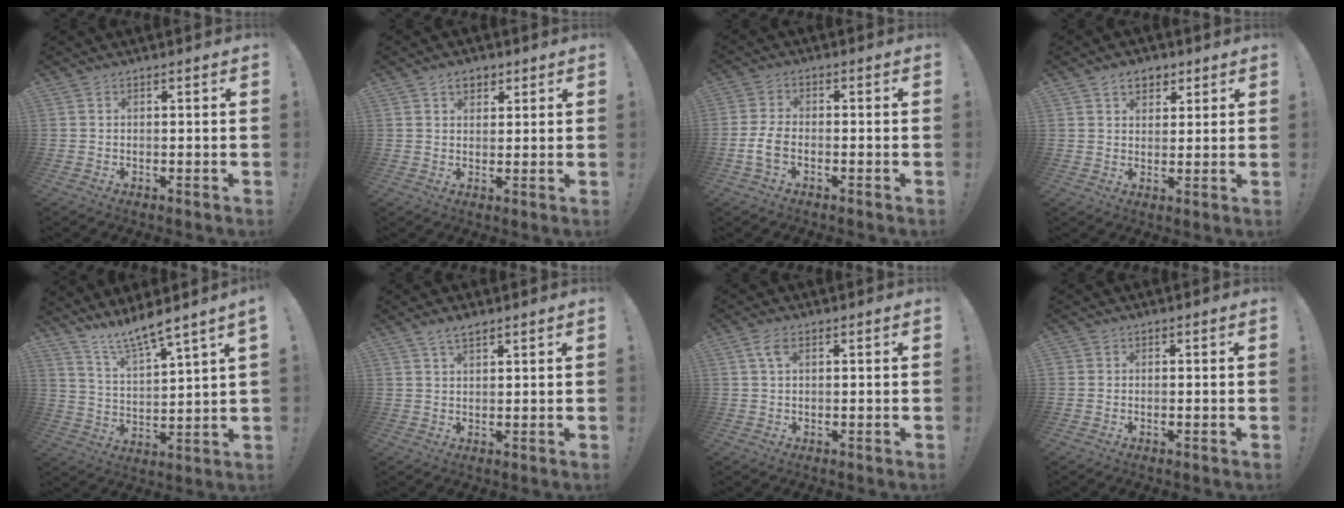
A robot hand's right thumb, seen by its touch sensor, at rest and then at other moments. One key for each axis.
{"total": 3.9, "fx": 2.1, "fy": 2.8, "fz": 1.7, "tx": -0.026, "ty": -0.003, "tz": 0.038}
{"total": 5.2, "fx": -1.8, "fy": 2.7, "fz": 4.1, "tx": -0.097, "ty": 0.002, "tz": -0.030}
{"total": 5.3, "fx": 2.8, "fy": 3.9, "fz": 2.2, "tx": -0.023, "ty": -0.007, "tz": 0.049}
{"total": 8.9, "fx": 8.1, "fy": 0.0, "fz": 3.7, "tx": -0.076, "ty": -0.062, "tz": 0.140}
{"total": 3.2, "fx": 2.3, "fy": 1.2, "fz": 1.9, "tx": -0.038, "ty": -0.009, "tz": 0.043}
{"total": 3.4, "fx": 1.3, "fy": 1.7, "fz": 2.7, "tx": -0.058, "ty": 0.005, "tz": 0.022}
{"total": 0.8, "fx": -0.3, "fy": 0.7, "fz": 0.2, "tx": -0.011, "ty": 0.006, "tz": -0.005}